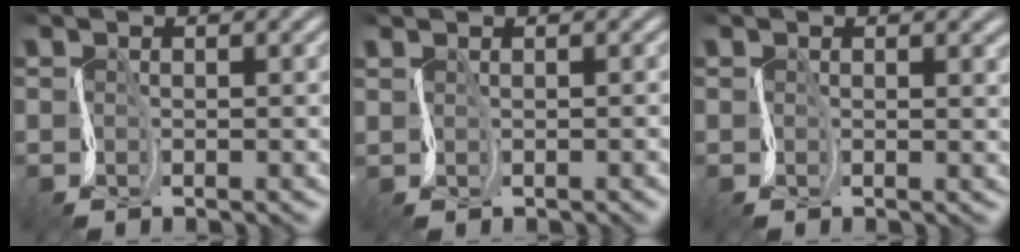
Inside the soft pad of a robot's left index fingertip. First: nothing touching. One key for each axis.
{"total": 0.7, "fx": 0.6, "fy": 0.2, "fz": -0.2, "tx": 0.012, "ty": 0.002, "tz": 0.013}
{"total": 1.7, "fx": 0.7, "fy": 0.9, "fz": 1.3, "tx": -0.004, "ty": 0.004, "tz": 0.007}